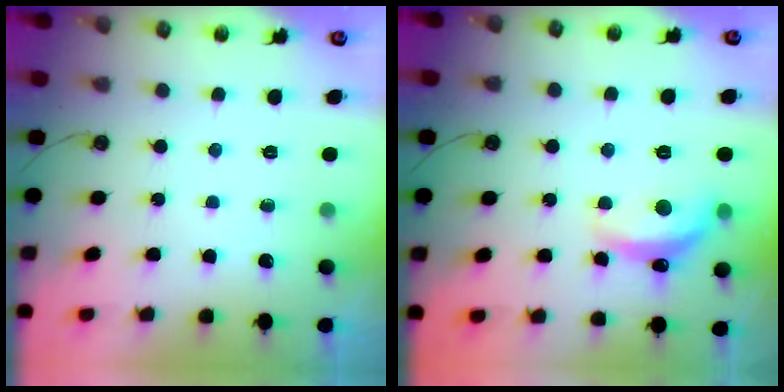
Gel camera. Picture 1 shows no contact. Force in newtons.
{"total": 7.8, "press": 7.7, "slide": 0.7}